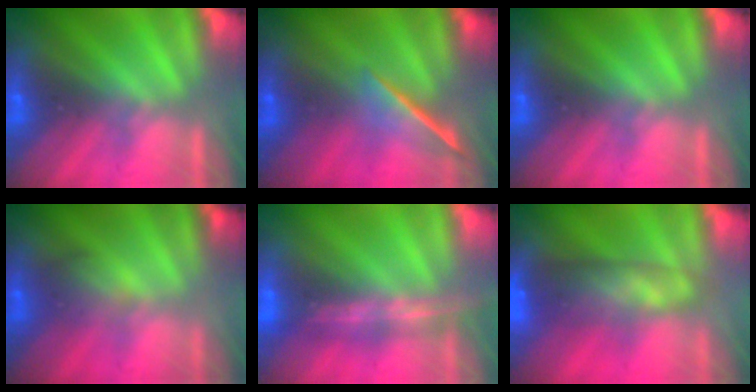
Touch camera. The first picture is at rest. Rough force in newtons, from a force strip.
{"total": 1.6}
{"total": 0.0}
{"total": 1.9}
{"total": 8.8}
{"total": 6.3}